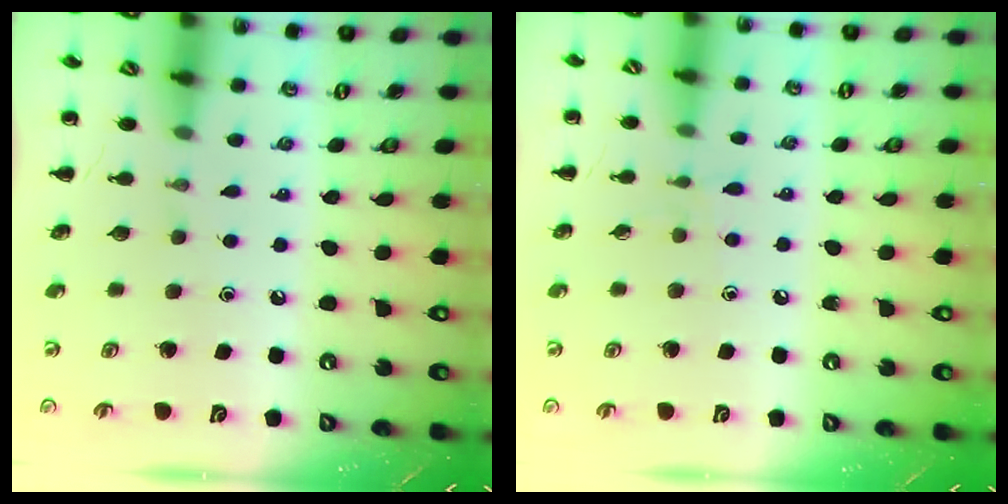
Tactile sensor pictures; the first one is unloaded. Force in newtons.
{"total": 3.9, "press": 3.6, "slide": 1.5}